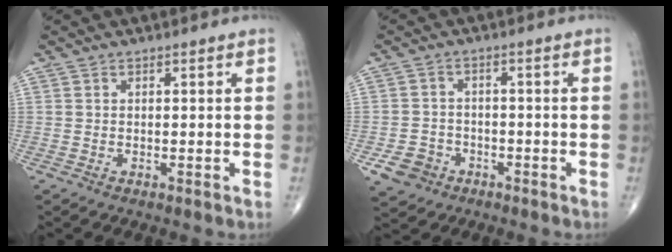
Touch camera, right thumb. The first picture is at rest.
{"total": 5.3, "force": [-2.5, 4.5, 1.4], "torque": [-0.010, 0.016, -0.039]}